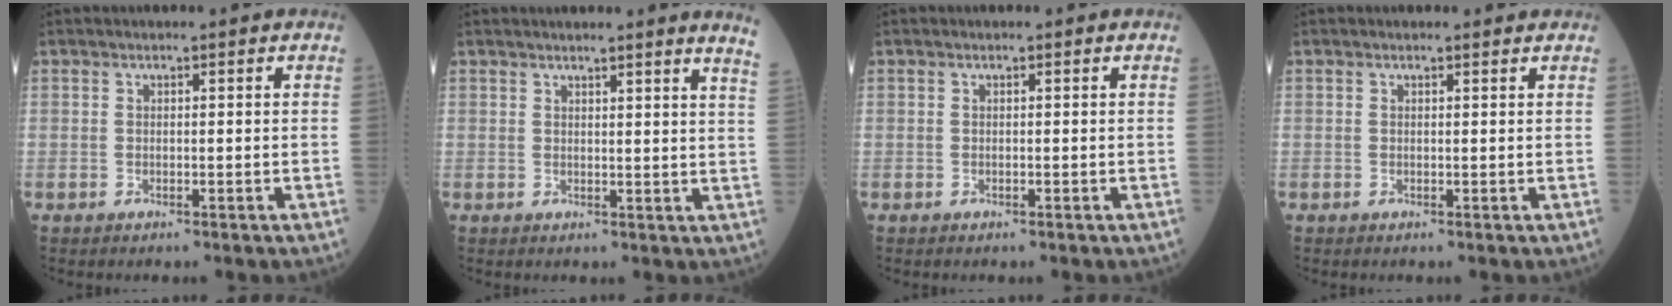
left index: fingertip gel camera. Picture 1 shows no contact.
{"total": 7.2, "force": [6.7, -1.2, 2.5], "torque": [-0.024, -0.049, 0.052]}
{"total": 0.0}
{"total": 0.9, "force": [0.8, 0.4, -0.1], "torque": [-0.007, 0.001, 0.008]}